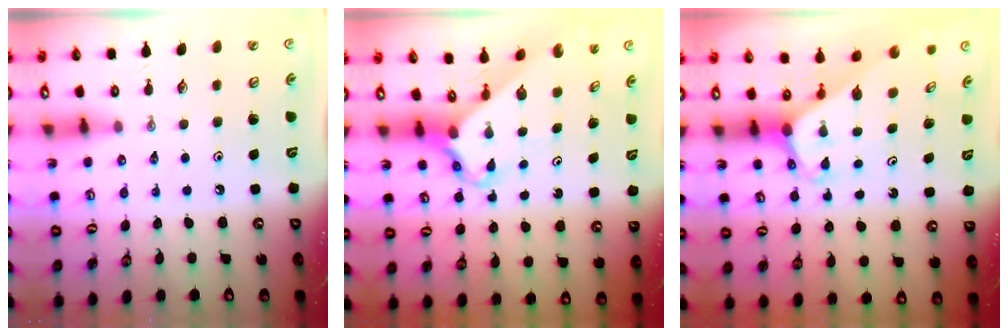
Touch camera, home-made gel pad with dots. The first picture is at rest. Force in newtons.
{"total": 2.9, "press": 2.9, "slide": 0.2}
{"total": 2.0, "press": 2.0, "slide": 0.1}